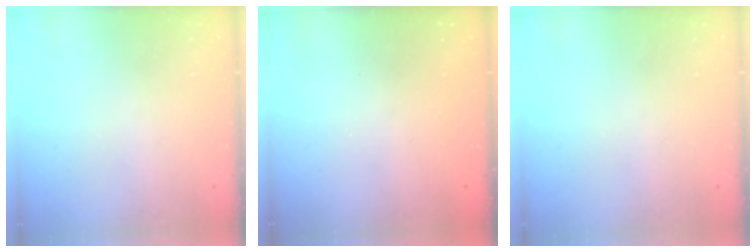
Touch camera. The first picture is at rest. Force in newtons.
{"total": 2.5, "press": 2.4, "slide": 0.8}
{"total": 0.0}